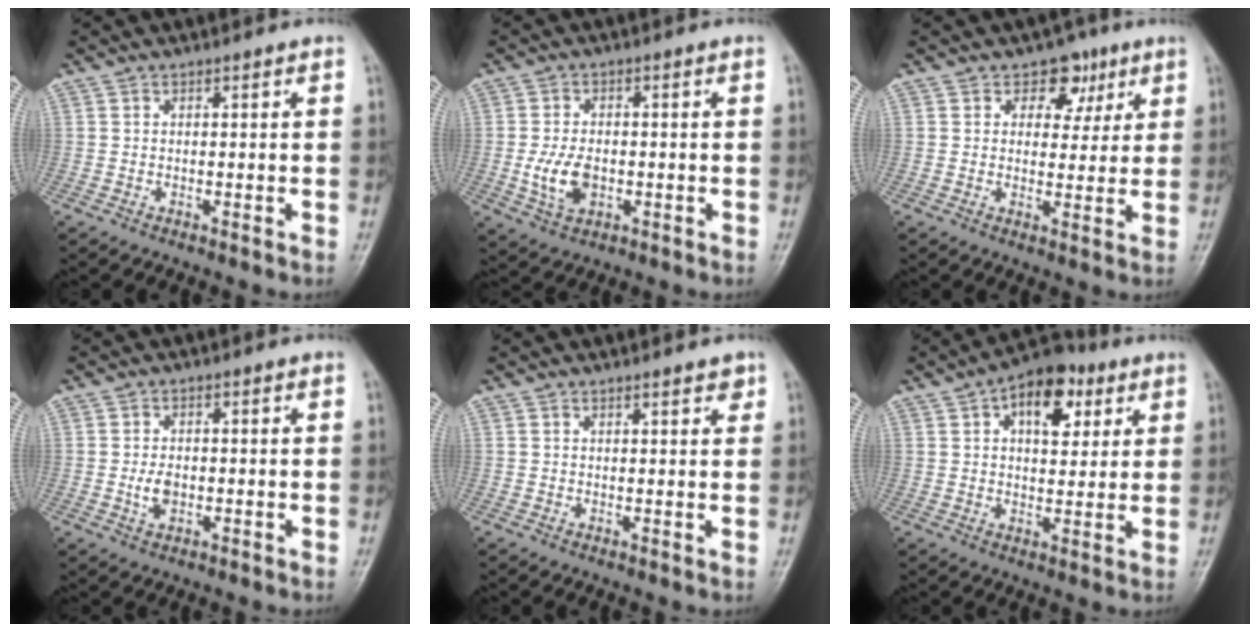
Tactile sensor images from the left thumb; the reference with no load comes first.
{"total": 6.6, "force": [-1.2, 4.2, 4.9], "torque": [-0.089, 0.002, -0.017]}
{"total": 6.1, "force": [3.0, 4.6, 2.6], "torque": [0.006, -0.007, 0.037]}
{"total": 3.4, "force": [-0.6, 2.1, 2.6], "torque": [-0.045, 0.000, -0.009]}
{"total": 2.4, "force": [1.7, 0.7, 1.4], "torque": [-0.010, -0.007, 0.021]}
{"total": 11.5, "force": [4.8, 6.5, 8.2], "torque": [-0.084, -0.002, 0.066]}